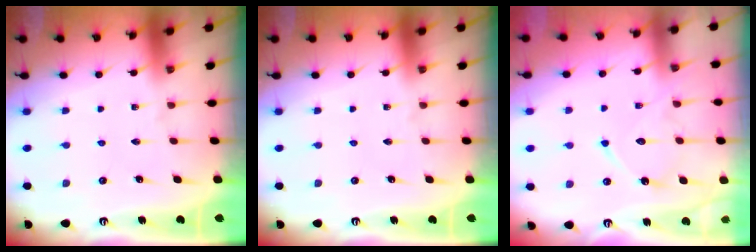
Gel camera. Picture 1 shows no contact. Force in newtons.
{"total": 0.0}
{"total": 12.0, "press": 12.0, "slide": 0.9}